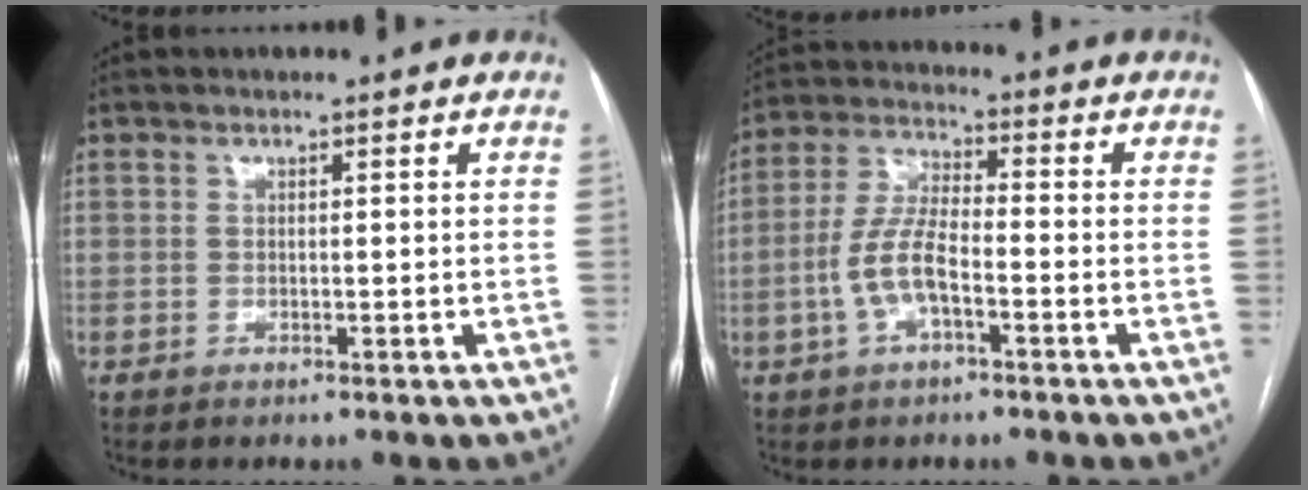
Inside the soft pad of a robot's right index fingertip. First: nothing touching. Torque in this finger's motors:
{"motor_torque": [1.31, -0.24, 0.73, 0.18]}